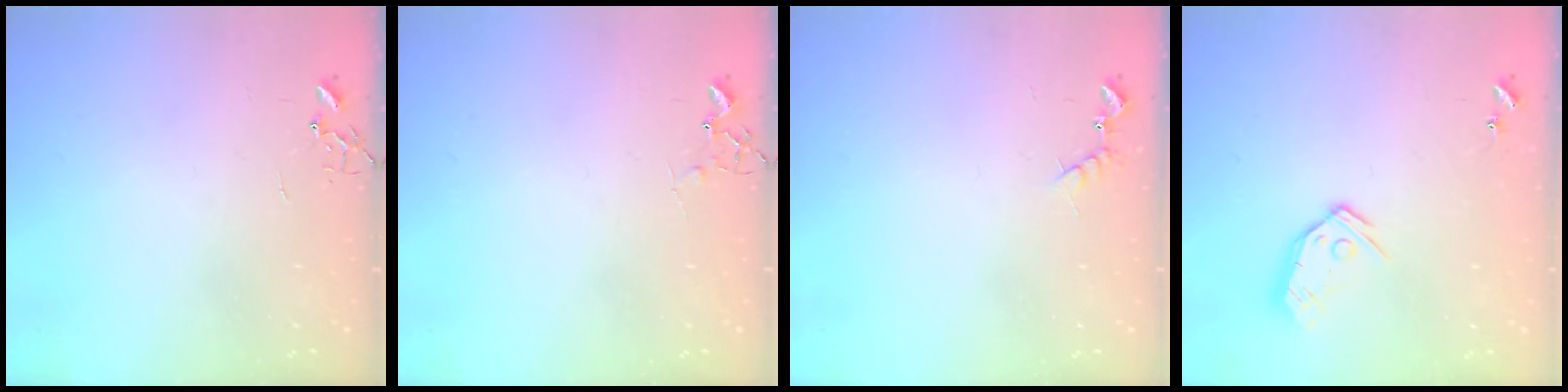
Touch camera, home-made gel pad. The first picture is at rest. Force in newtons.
{"total": 5.4, "press": 5.3, "slide": 0.8}
{"total": 6.0, "press": 6.0, "slide": 0.6}
{"total": 9.9, "press": 9.9, "slide": 0.8}